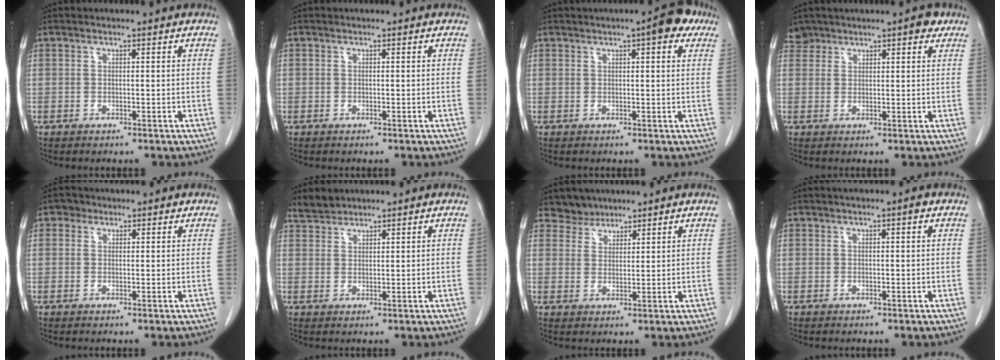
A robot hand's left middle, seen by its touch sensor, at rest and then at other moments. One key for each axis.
{"total": 0.0}
{"total": 4.9, "fx": 2.7, "fy": 1.2, "fz": 3.9, "tx": -0.052, "ty": 0.009, "tz": 0.029}
{"total": 3.8, "fx": 3.2, "fy": 1.7, "fz": 1.0, "tx": -0.012, "ty": 0.006, "tz": 0.053}
{"total": 1.8, "fx": 1.0, "fy": 1.5, "fz": 0.3, "tx": -0.005, "ty": 0.004, "tz": 0.009}
{"total": 2.5, "fx": 2.4, "fy": 0.6, "fz": -0.1, "tx": -0.007, "ty": 0.008, "tz": 0.048}
{"total": 3.3, "fx": 2.9, "fy": 1.5, "fz": -0.6, "tx": 0.012, "ty": 0.001, "tz": 0.050}
{"total": 1.0, "fx": 0.5, "fy": 0.1, "fz": 0.9, "tx": -0.020, "ty": 0.005, "tz": 0.006}